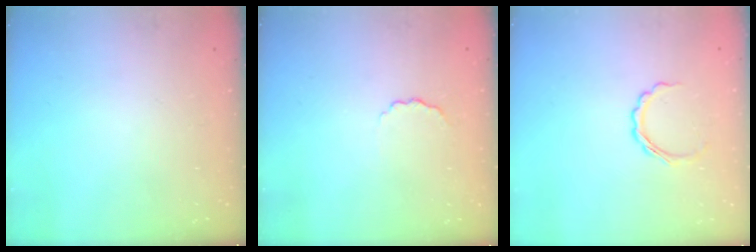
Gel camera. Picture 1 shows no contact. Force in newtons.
{"total": 3.1, "press": 3.0, "slide": 0.9}
{"total": 5.2, "press": 5.0, "slide": 1.1}